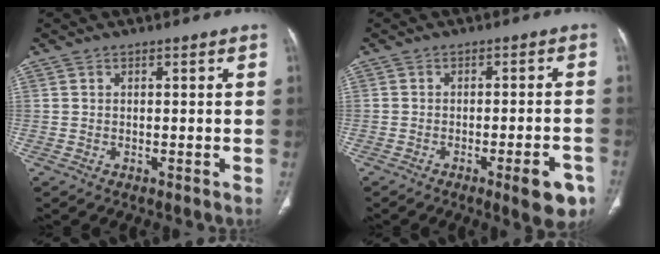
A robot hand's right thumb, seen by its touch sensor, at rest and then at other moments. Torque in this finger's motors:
{"motor_torque": [1.60, -0.21, 0.67, -1.35, 0.12]}